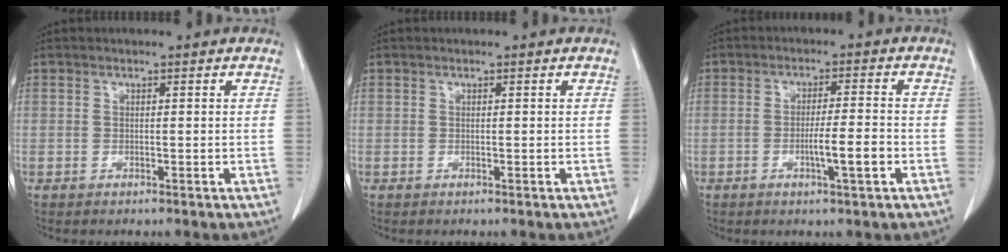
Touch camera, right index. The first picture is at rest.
{"total": 0.0}
{"total": 5.0, "force": [-1.6, 0.0, 4.7], "torque": [-0.077, -0.003, -0.025]}